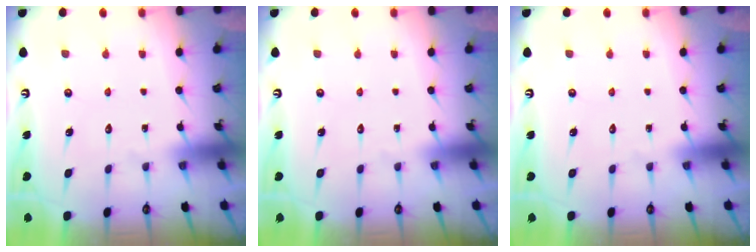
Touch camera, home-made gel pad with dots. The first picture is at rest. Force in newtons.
{"total": 0.0}
{"total": 0.0}